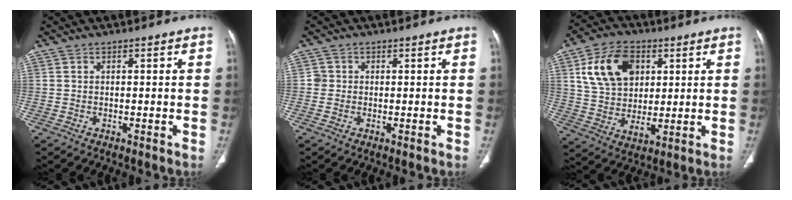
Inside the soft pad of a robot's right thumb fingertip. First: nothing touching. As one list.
[{"total": 1.4, "force": [0.0, 1.4, 0.2], "torque": [0.005, 0.004, -0.001]}, {"total": 14.3, "force": [5.0, 9.5, 9.5], "torque": [-0.148, -0.015, 0.096]}]